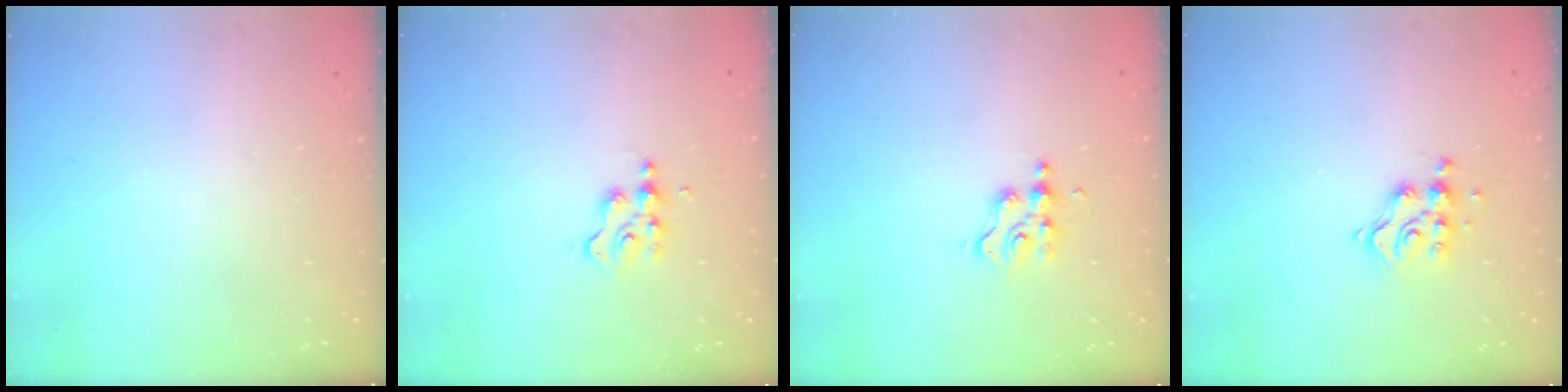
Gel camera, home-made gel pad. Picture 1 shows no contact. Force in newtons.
{"total": 2.8, "press": 2.8, "slide": 0.2}
{"total": 3.4, "press": 3.4, "slide": 0.2}
{"total": 8.5, "press": 8.5, "slide": 0.4}